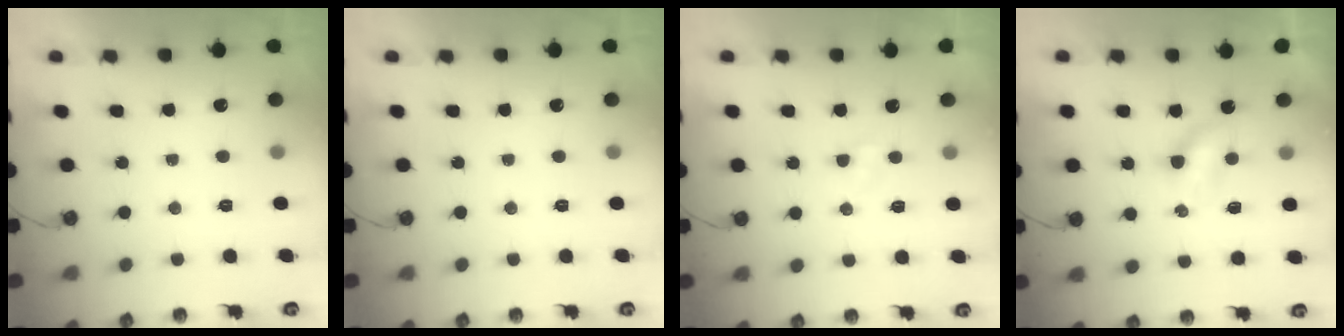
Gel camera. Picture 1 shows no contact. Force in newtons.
{"total": 0.0}
{"total": 2.2, "press": 2.2, "slide": 0.3}
{"total": 3.8, "press": 3.8, "slide": 0.5}